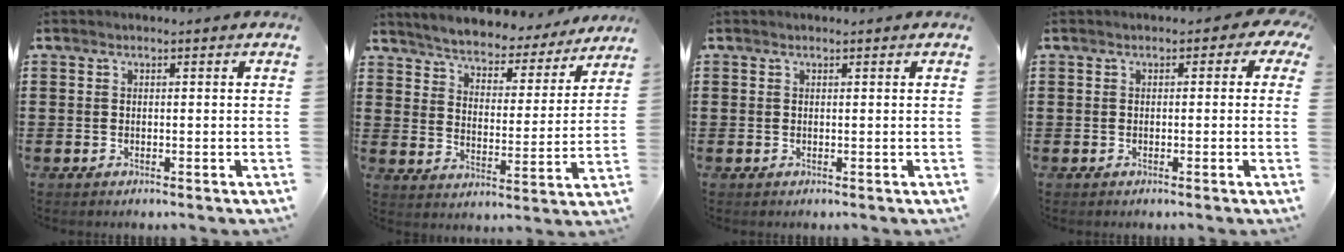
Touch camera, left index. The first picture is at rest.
{"total": 4.4, "force": [4.4, 0.1, 0.1], "torque": [-0.029, -0.039, 0.071]}
{"total": 0.0}
{"total": 1.2, "force": [-0.5, 0.8, 0.8], "torque": [-0.020, 0.006, -0.012]}